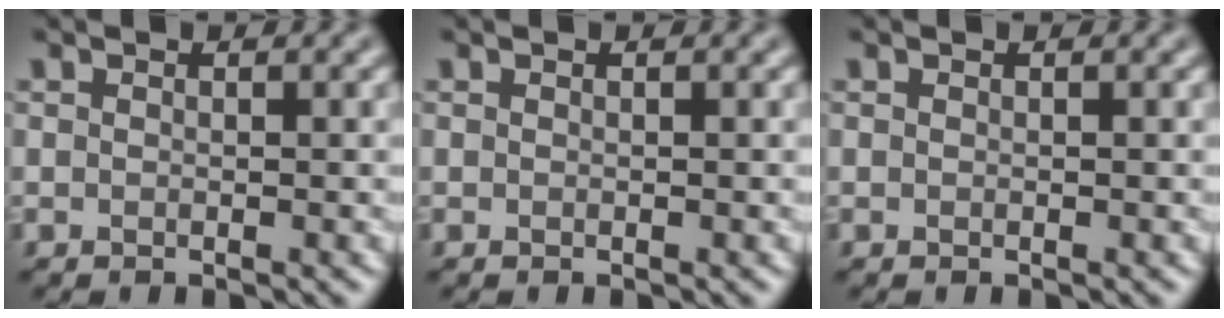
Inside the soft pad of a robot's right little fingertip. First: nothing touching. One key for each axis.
{"total": 0.0}
{"total": 0.0}